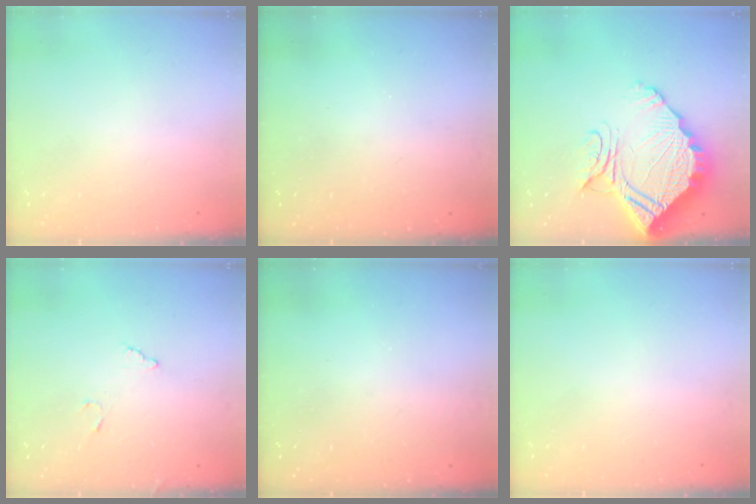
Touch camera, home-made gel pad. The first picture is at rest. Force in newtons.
{"total": 3.1, "press": 3.1, "slide": 0.1}
{"total": 19.5, "press": 19.4, "slide": 1.5}
{"total": 6.3, "press": 6.3, "slide": 0.4}
{"total": 3.1, "press": 3.1, "slide": 0.1}
{"total": 0.0}